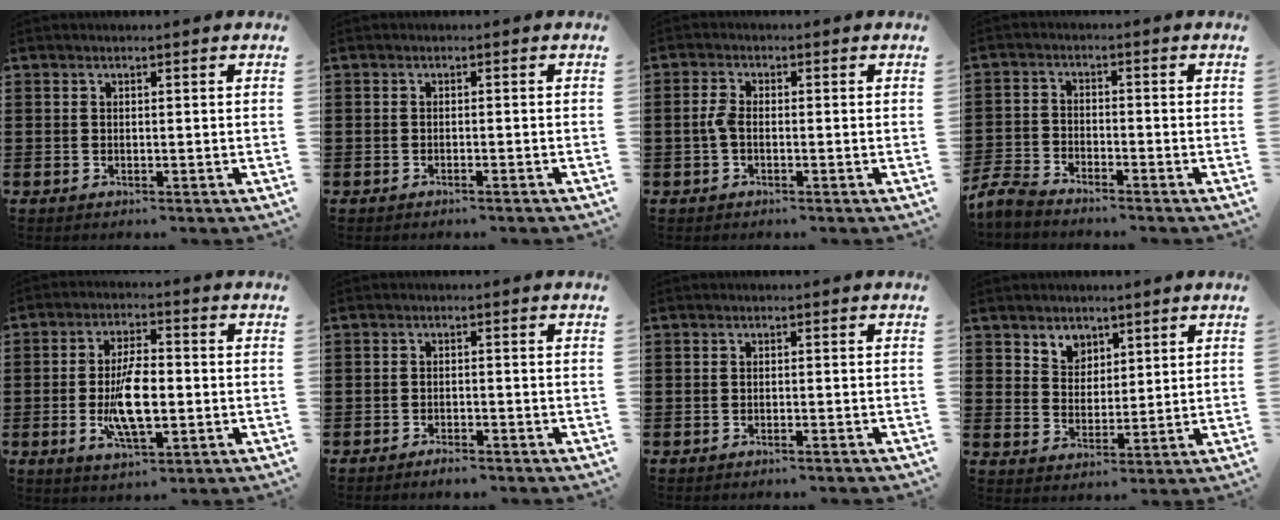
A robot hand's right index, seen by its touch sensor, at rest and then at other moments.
{"total": 0.7, "force": [-0.7, 0.0, 0.2], "torque": [-0.005, -0.001, -0.014]}
{"total": 2.6, "force": [-0.6, 1.2, 2.2], "torque": [-0.066, -0.005, -0.018]}
{"total": 4.0, "force": [-3.9, 0.5, 0.6], "torque": [-0.035, -0.006, -0.086]}
{"total": 9.4, "force": [-1.6, 3.7, 8.5], "torque": [-0.176, -0.006, -0.031]}
{"total": 1.3, "force": [-1.3, 0.1, 0.2], "torque": [-0.008, 0.001, -0.025]}
{"total": 0.8, "force": [-0.8, -0.1, 0.2], "torque": [-0.005, 0.001, -0.017]}
{"total": 4.1, "force": [3.0, 2.8, 0.0], "torque": [-0.017, 0.005, 0.057]}